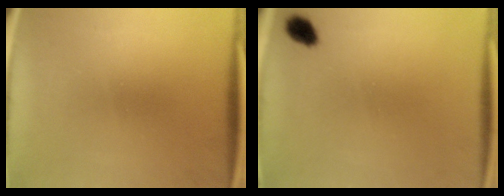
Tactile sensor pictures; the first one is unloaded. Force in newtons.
{"total": 3.0}